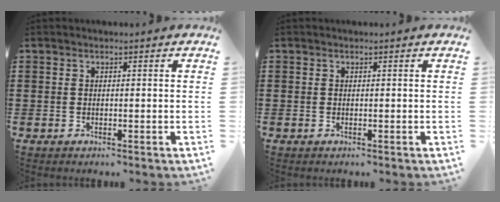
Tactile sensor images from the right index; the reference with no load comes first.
{"total": 0.0}